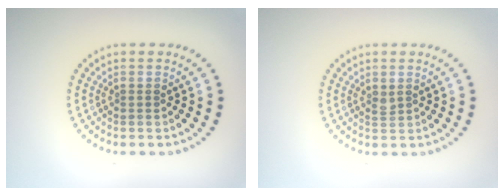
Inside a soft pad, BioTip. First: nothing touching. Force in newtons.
{"total": 0.6, "press": 0.5, "slide": 0.4}